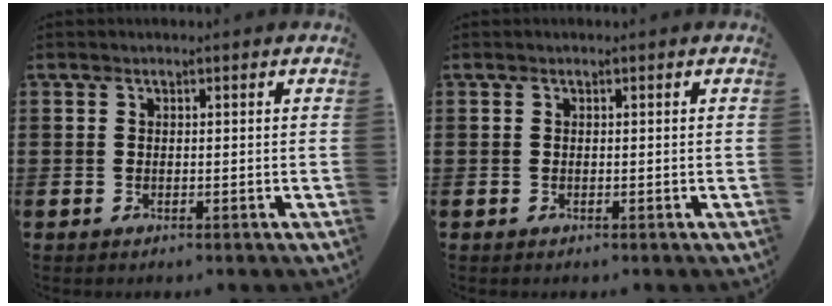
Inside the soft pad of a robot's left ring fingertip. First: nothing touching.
{"total": 0.0}